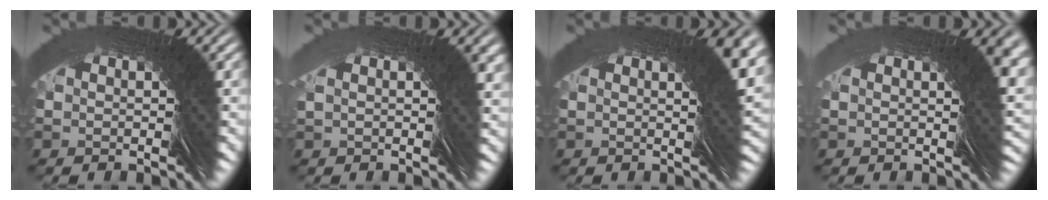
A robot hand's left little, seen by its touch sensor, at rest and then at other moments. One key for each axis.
{"total": 2.8, "fx": 0.6, "fy": -2.4, "fz": -1.3, "tx": 0.033, "ty": 0.021, "tz": 0.005}
{"total": 2.9, "fx": 0.0, "fy": -2.7, "fz": -1.1, "tx": 0.027, "ty": 0.026, "tz": -0.005}
{"total": 3.0, "fx": 0.1, "fy": -2.8, "fz": -1.3, "tx": 0.037, "ty": 0.020, "tz": 0.000}